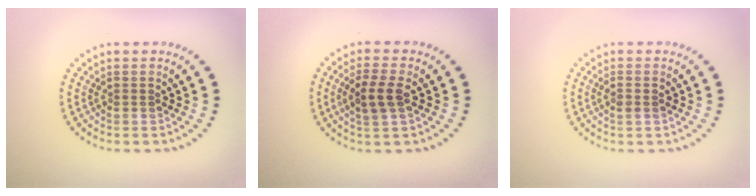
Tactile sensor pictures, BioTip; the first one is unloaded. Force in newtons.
{"total": 2.8, "press": 2.7, "slide": 0.8}
{"total": 1.1, "press": 1.0, "slide": 0.4}